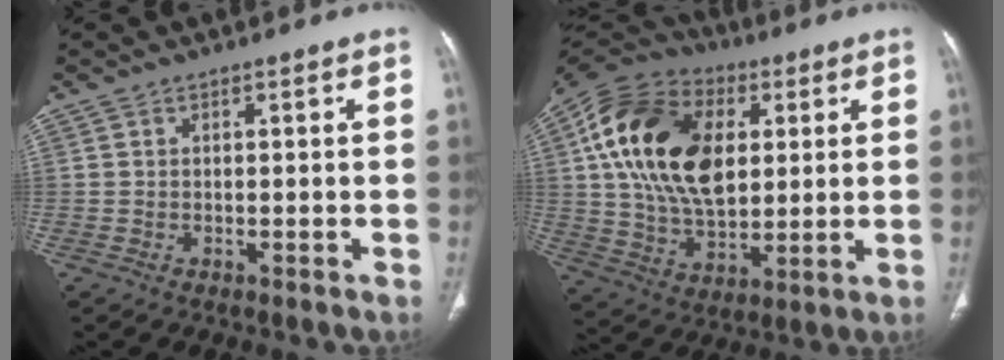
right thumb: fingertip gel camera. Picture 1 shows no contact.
{"total": 24.1, "force": [5.1, 15.1, 18.0], "torque": [-0.313, -0.003, 0.084]}